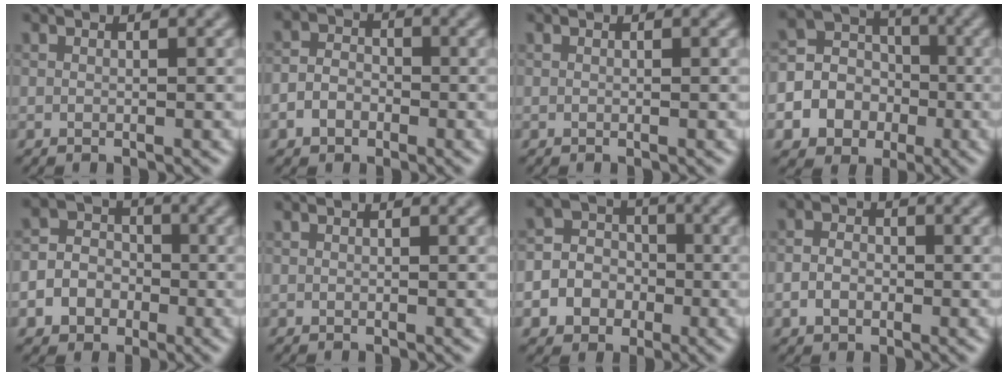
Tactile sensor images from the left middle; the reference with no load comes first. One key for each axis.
{"total": 2.6, "fx": -1.2, "fy": 2.0, "fz": 1.2, "tx": -0.014, "ty": 0.004, "tz": -0.029}
{"total": 0.0}
{"total": 7.1, "fx": -2.4, "fy": 6.3, "fz": 2.4, "tx": -0.039, "ty": 0.003, "tz": -0.061}
{"total": 4.9, "fx": -1.8, "fy": 4.2, "fz": 1.7, "tx": -0.007, "ty": -0.001, "tz": -0.045}
{"total": 0.0}
{"total": 6.4, "fx": -2.4, "fy": 5.7, "fz": 1.7, "tx": -0.020, "ty": 0.002, "tz": -0.059}
{"total": 2.1, "fx": -0.6, "fy": 1.7, "fz": 1.2, "tx": -0.021, "ty": 0.000, "tz": -0.018}